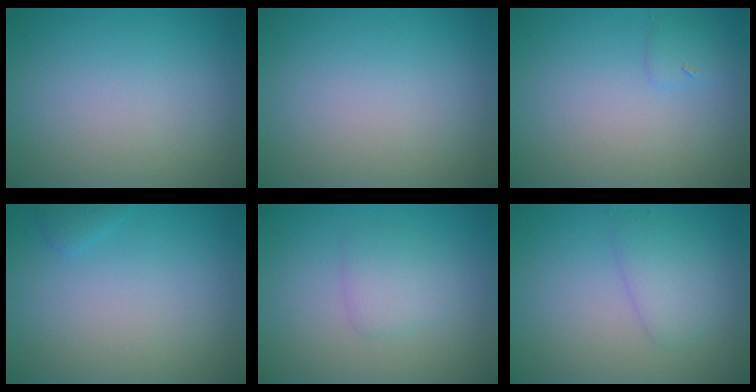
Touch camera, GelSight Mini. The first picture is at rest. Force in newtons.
{"total": 0.0}
{"total": 0.9, "press": 0.9, "slide": 0.1}
{"total": 0.7, "press": 0.7, "slide": 0.1}
{"total": 1.9, "press": 1.9, "slide": 0.0}
{"total": 2.4, "press": 2.4, "slide": 0.1}